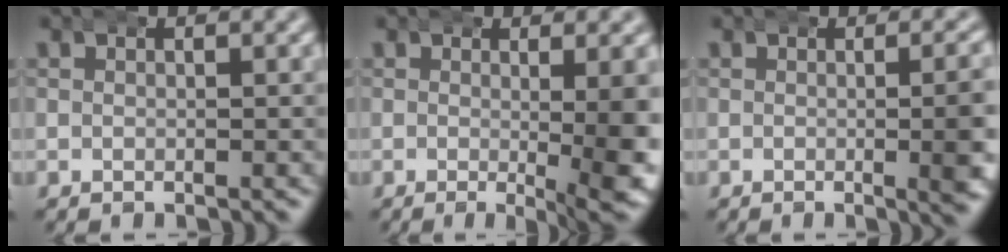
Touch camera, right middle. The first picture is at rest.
{"total": 7.4, "force": [-2.0, 2.1, 6.8], "torque": [-0.076, -0.003, -0.033]}
{"total": 4.7, "force": [-0.5, 1.2, 4.6], "torque": [-0.048, 0.010, -0.017]}